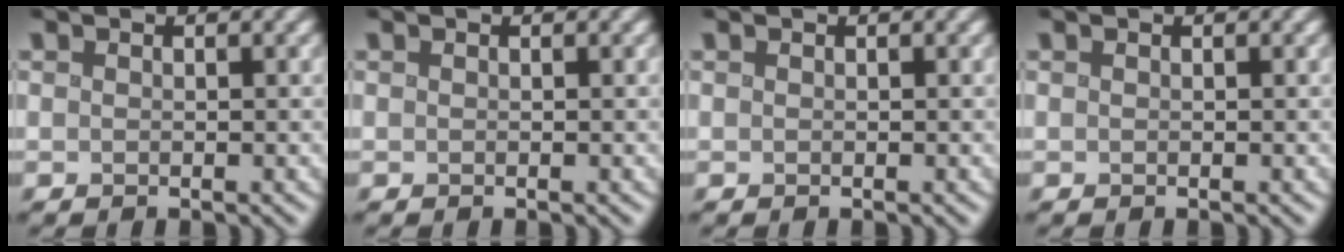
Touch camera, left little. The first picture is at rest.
{"total": 0.0}
{"total": 0.0}
{"total": 0.0}